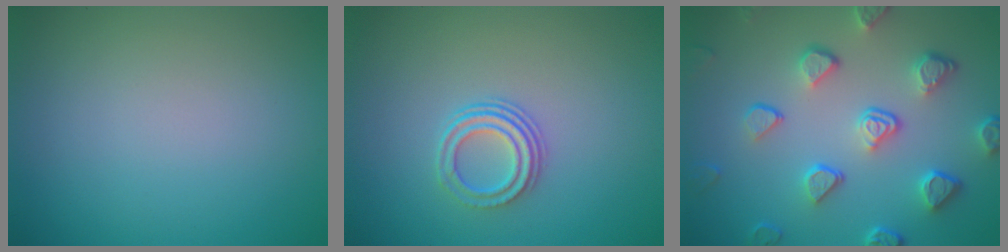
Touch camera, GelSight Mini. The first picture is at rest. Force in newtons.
{"total": 2.8, "press": 2.2, "slide": 1.8}
{"total": 5.4, "press": 4.2, "slide": 3.4}